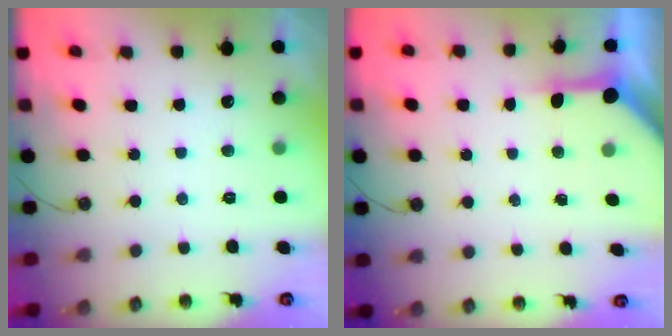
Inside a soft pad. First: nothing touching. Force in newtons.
{"total": 6.1, "press": 6.1, "slide": 0.4}